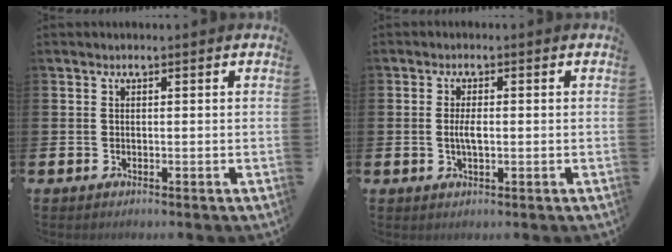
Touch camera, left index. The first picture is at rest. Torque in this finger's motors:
{"motor_torque": [0.73, 0.34, 0.10, 0.11]}